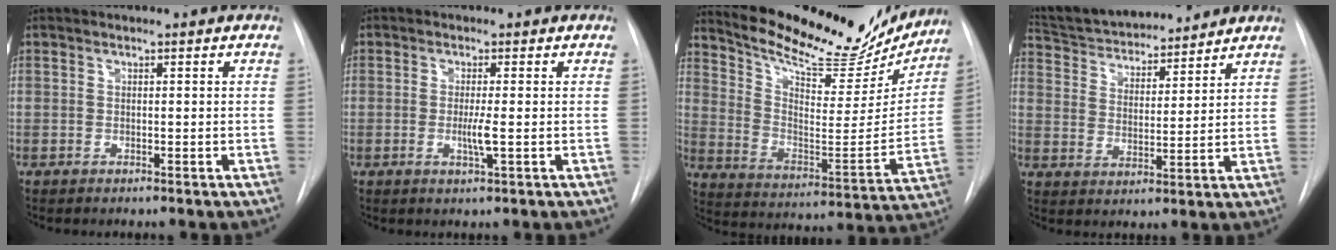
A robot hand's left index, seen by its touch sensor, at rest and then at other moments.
{"total": 2.5, "force": [-1.0, -0.2, 2.3], "torque": [-0.047, -0.012, -0.018]}
{"total": 21.9, "force": [19.7, 5.7, 7.5], "torque": [-0.118, -0.045, 0.279]}
{"total": 15.5, "force": [14.2, 3.3, 5.2], "torque": [-0.088, 0.016, 0.232]}